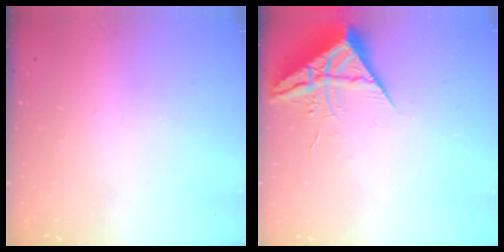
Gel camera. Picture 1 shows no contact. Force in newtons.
{"total": 6.7, "press": 6.7, "slide": 0.5}